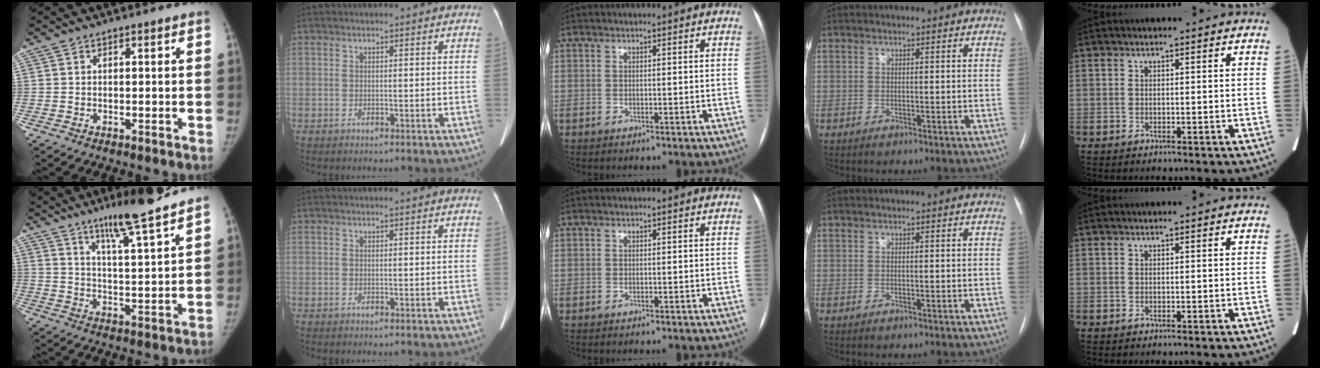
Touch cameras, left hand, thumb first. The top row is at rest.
{"thumb": {"total": 13.1, "force": [9.9, 0.9, 8.6], "torque": [-0.128, -0.061, 0.160]}}